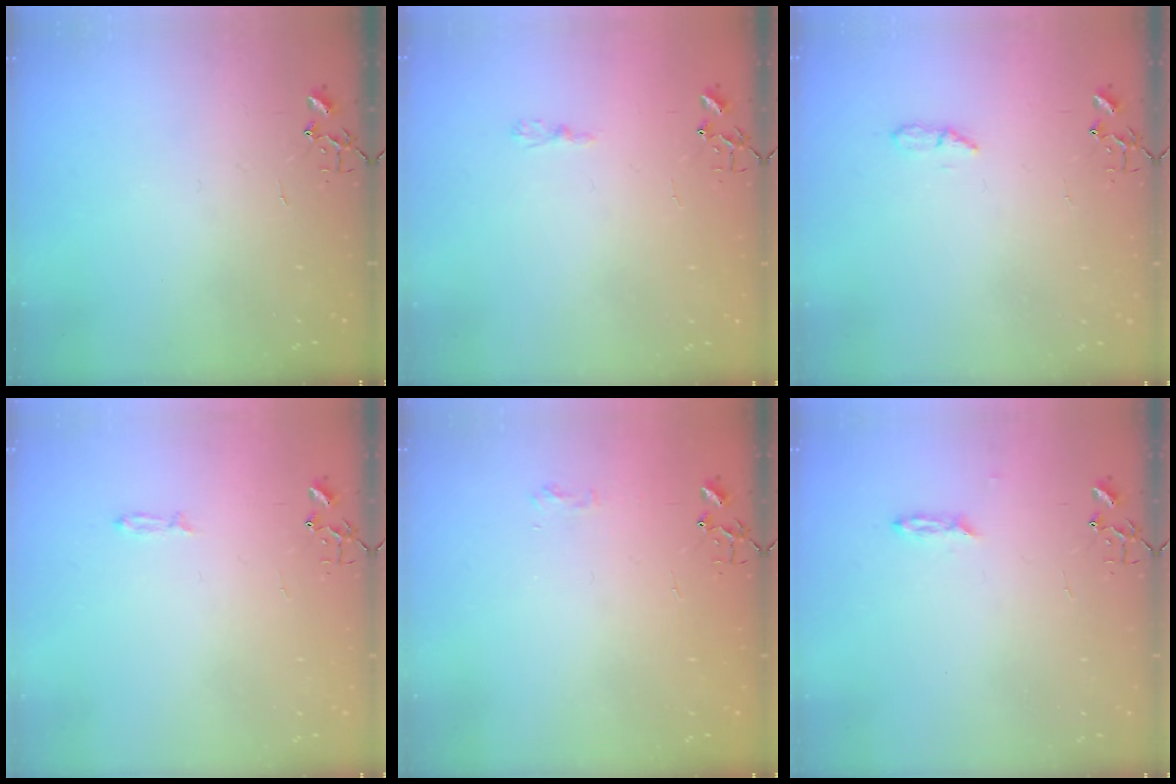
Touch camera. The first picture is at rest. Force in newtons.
{"total": 3.6, "press": 3.6, "slide": 0.4}
{"total": 4.5, "press": 4.4, "slide": 0.6}
{"total": 3.5, "press": 3.5, "slide": 0.5}
{"total": 6.0, "press": 6.0, "slide": 0.6}
{"total": 2.3, "press": 2.2, "slide": 0.4}